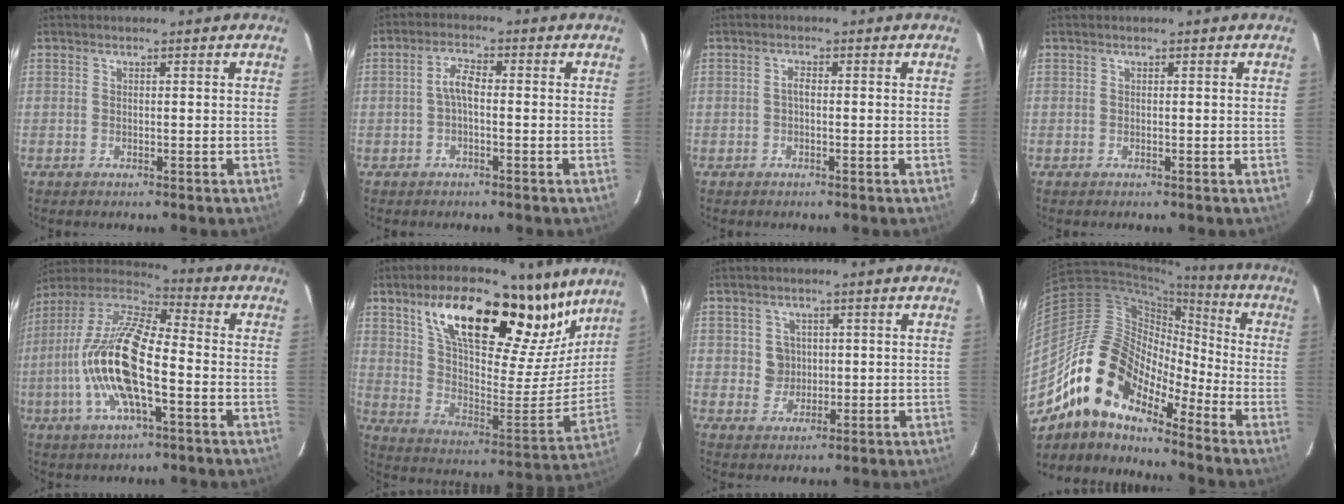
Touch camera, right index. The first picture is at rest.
{"total": 3.2, "force": [-0.6, 1.2, 2.9], "torque": [-0.061, 0.012, -0.013]}
{"total": 1.2, "force": [-0.3, 0.5, 1.0], "torque": [-0.019, 0.007, -0.006]}
{"total": 0.0}
{"total": 18.6, "force": [-4.4, 6.1, 17.0], "torque": [-0.339, -0.006, -0.093]}
{"total": 30.2, "force": [19.7, 12.1, 19.4], "torque": [-0.306, 0.016, 0.335]}
{"total": 3.7, "force": [0.8, 3.5, 0.5], "torque": [-0.005, 0.012, 0.018]}
{"total": 15.8, "force": [-11.6, 6.9, 8.3], "torque": [-0.139, 0.005, -0.231]}